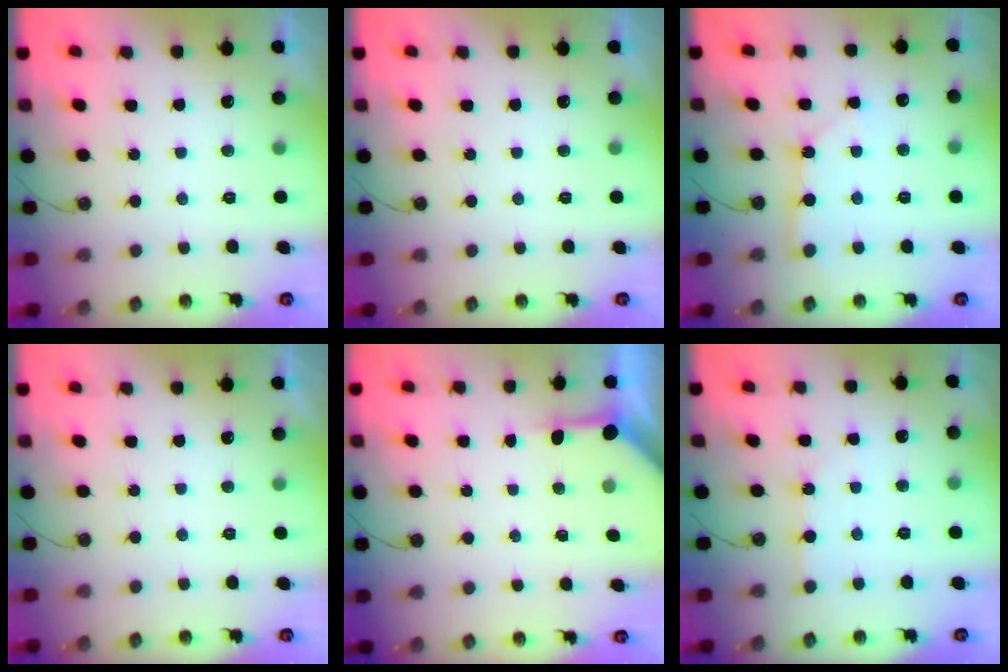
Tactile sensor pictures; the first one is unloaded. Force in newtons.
{"total": 0.0}
{"total": 2.7, "press": 2.7, "slide": 0.3}
{"total": 0.0}
{"total": 3.4, "press": 3.3, "slide": 0.4}
{"total": 3.8, "press": 3.8, "slide": 0.4}